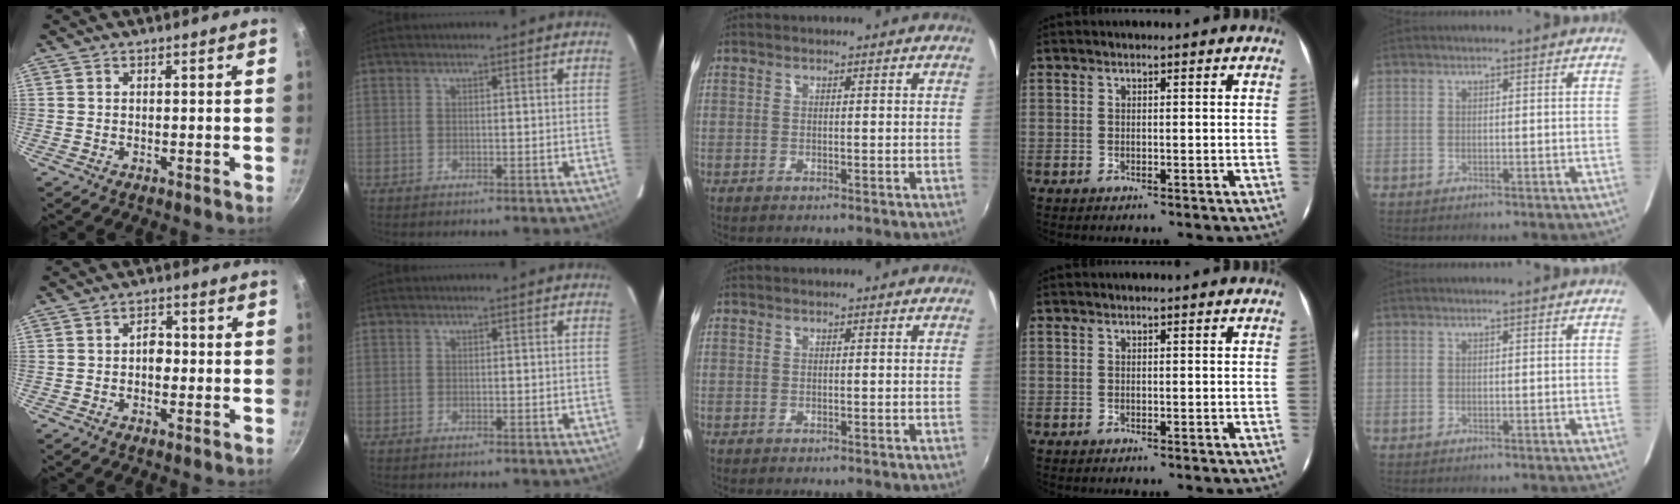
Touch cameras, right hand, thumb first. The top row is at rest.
{"thumb": {"total": 3.4, "force": [-0.4, 2.4, 2.4], "torque": [-0.020, 0.009, -0.010]}}